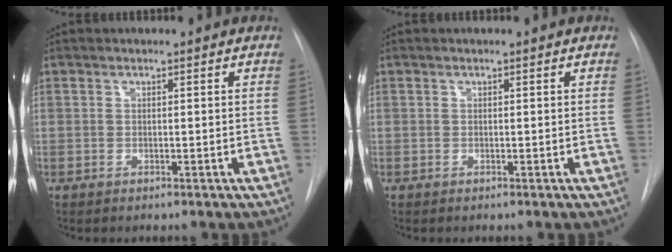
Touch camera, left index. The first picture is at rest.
{"total": 0.0}